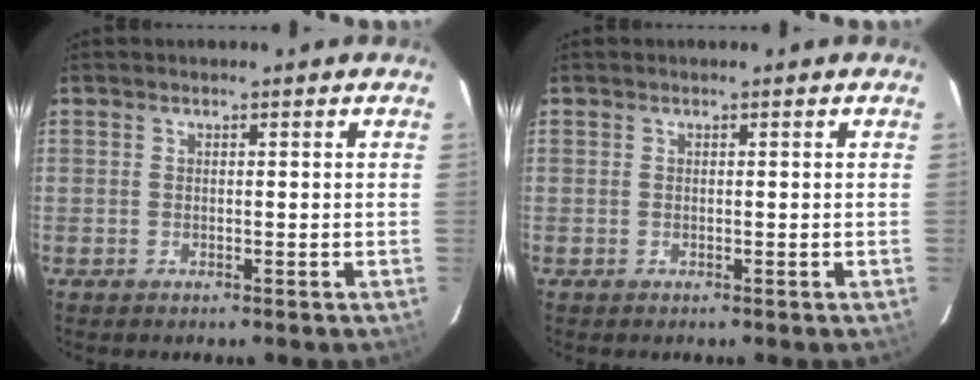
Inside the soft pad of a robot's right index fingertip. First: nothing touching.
{"total": 0.0}